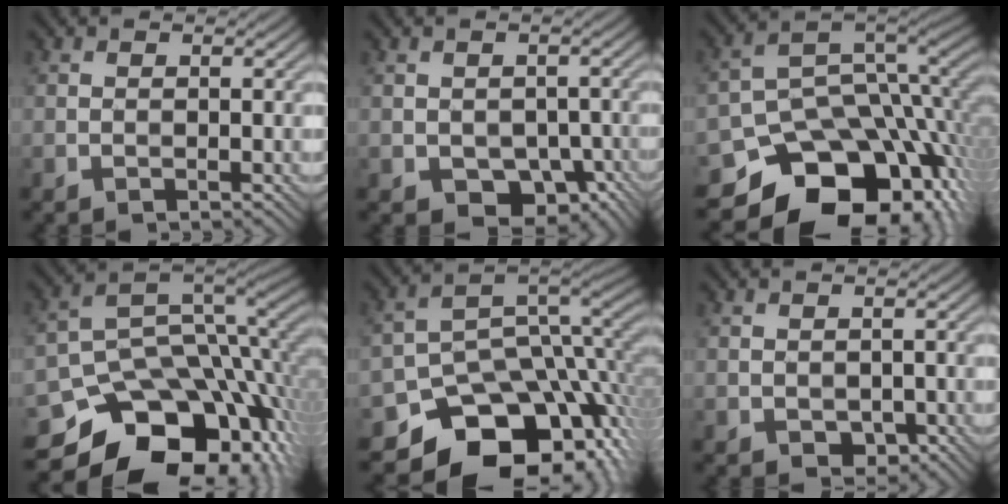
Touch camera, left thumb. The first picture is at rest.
{"total": 7.2, "force": [-3.0, 5.0, 4.1], "torque": [-0.071, -0.020, -0.031]}
{"total": 16.7, "force": [-9.0, 10.7, 9.1], "torque": [-0.161, -0.051, -0.121]}
{"total": 17.4, "force": [-8.4, 10.9, 10.7], "torque": [-0.217, -0.048, -0.112]}
{"total": 15.1, "force": [-8.5, 9.6, 7.9], "torque": [-0.134, -0.034, -0.120]}
{"total": 2.1, "force": [-0.7, 1.6, 1.2], "torque": [-0.026, -0.012, -0.009]}